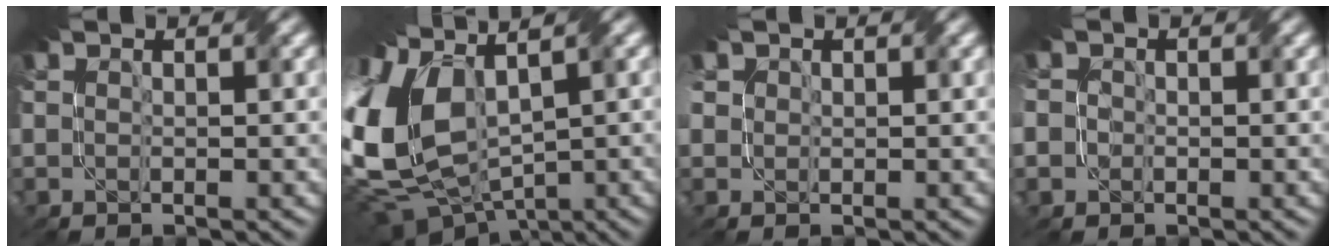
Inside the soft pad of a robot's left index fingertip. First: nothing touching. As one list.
[{"total": 11.6, "force": [0.7, 7.3, 8.9], "torque": [-0.226, -0.009, 0.033]}, {"total": 1.2, "force": [0.4, 1.1, 0.2], "torque": [-0.010, 0.003, 0.008]}, {"total": 4.2, "force": [-0.4, 3.9, 1.6], "torque": [-0.047, 0.013, -0.030]}]